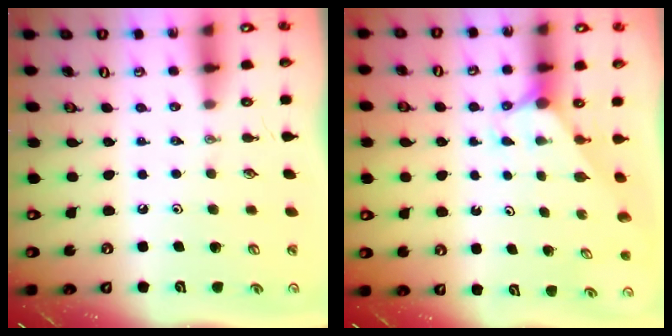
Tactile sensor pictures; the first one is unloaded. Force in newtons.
{"total": 4.2, "press": 4.2, "slide": 0.3}